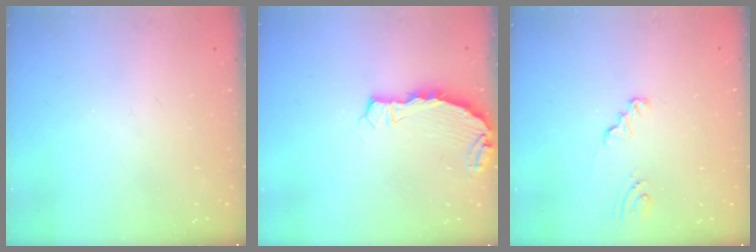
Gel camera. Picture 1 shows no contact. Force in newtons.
{"total": 3.9, "press": 3.9, "slide": 0.2}
{"total": 2.1, "press": 2.1, "slide": 0.2}